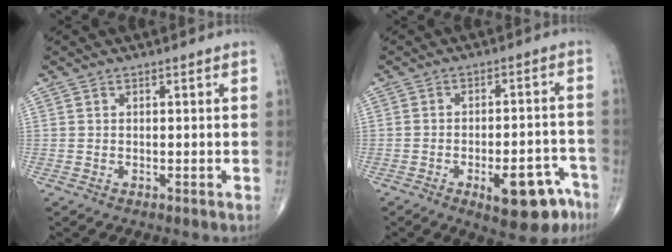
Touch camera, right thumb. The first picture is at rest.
{"total": 11.9, "force": [-6.4, 4.7, 8.8], "torque": [-0.096, 0.040, -0.079]}